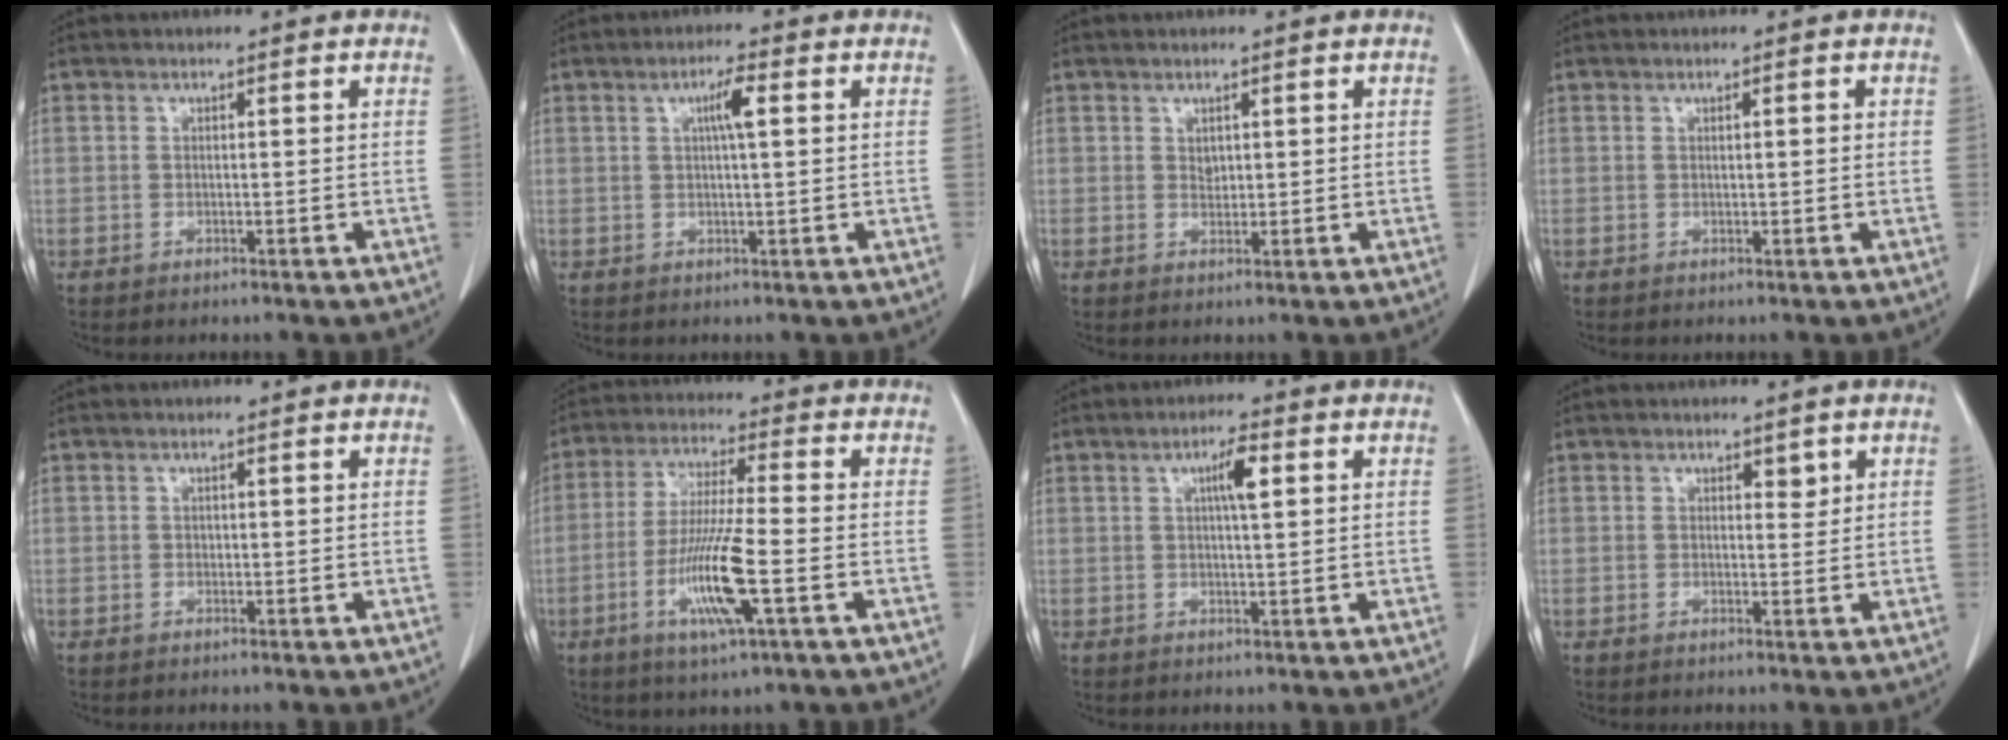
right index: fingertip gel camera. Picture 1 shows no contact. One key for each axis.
{"total": 3.6, "fx": 1.0, "fy": 0.3, "fz": 3.4, "tx": -0.060, "ty": 0.004, "tz": 0.016}
{"total": 1.0, "fx": 0.5, "fy": 0.7, "fz": 0.5, "tx": -0.006, "ty": -0.002, "tz": 0.010}
{"total": 1.1, "fx": 0.3, "fy": 0.2, "fz": 1.0, "tx": -0.019, "ty": 0.002, "tz": 0.004}
{"total": 0.0}
{"total": 11.3, "fx": -3.5, "fy": 0.2, "fz": 10.7, "tx": -0.213, "ty": -0.017, "tz": -0.070}
{"total": 4.0, "fx": 1.4, "fy": 0.5, "fz": 3.8, "tx": -0.065, "ty": 0.003, "tz": 0.022}
{"total": 1.4, "fx": 0.9, "fy": 0.8, "fz": 0.8, "tx": -0.006, "ty": -0.005, "tz": 0.012}